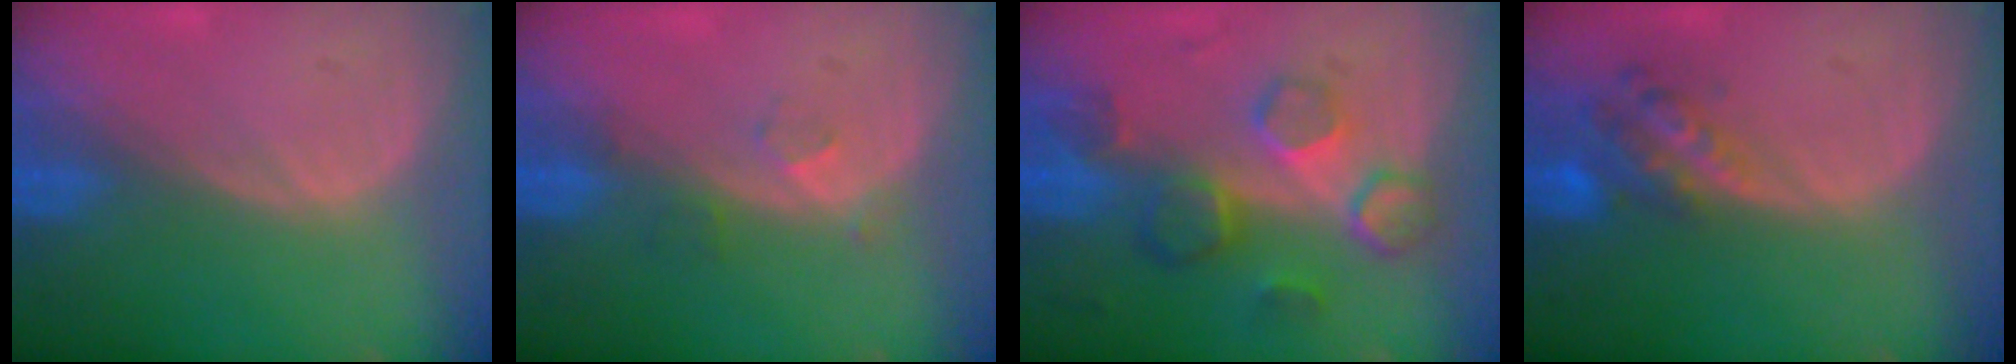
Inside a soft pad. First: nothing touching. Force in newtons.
{"total": 2.7, "press": 2.3, "slide": 1.5}
{"total": 8.7, "press": 8.0, "slide": 3.5}
{"total": 5.7, "press": 5.0, "slide": 2.8}